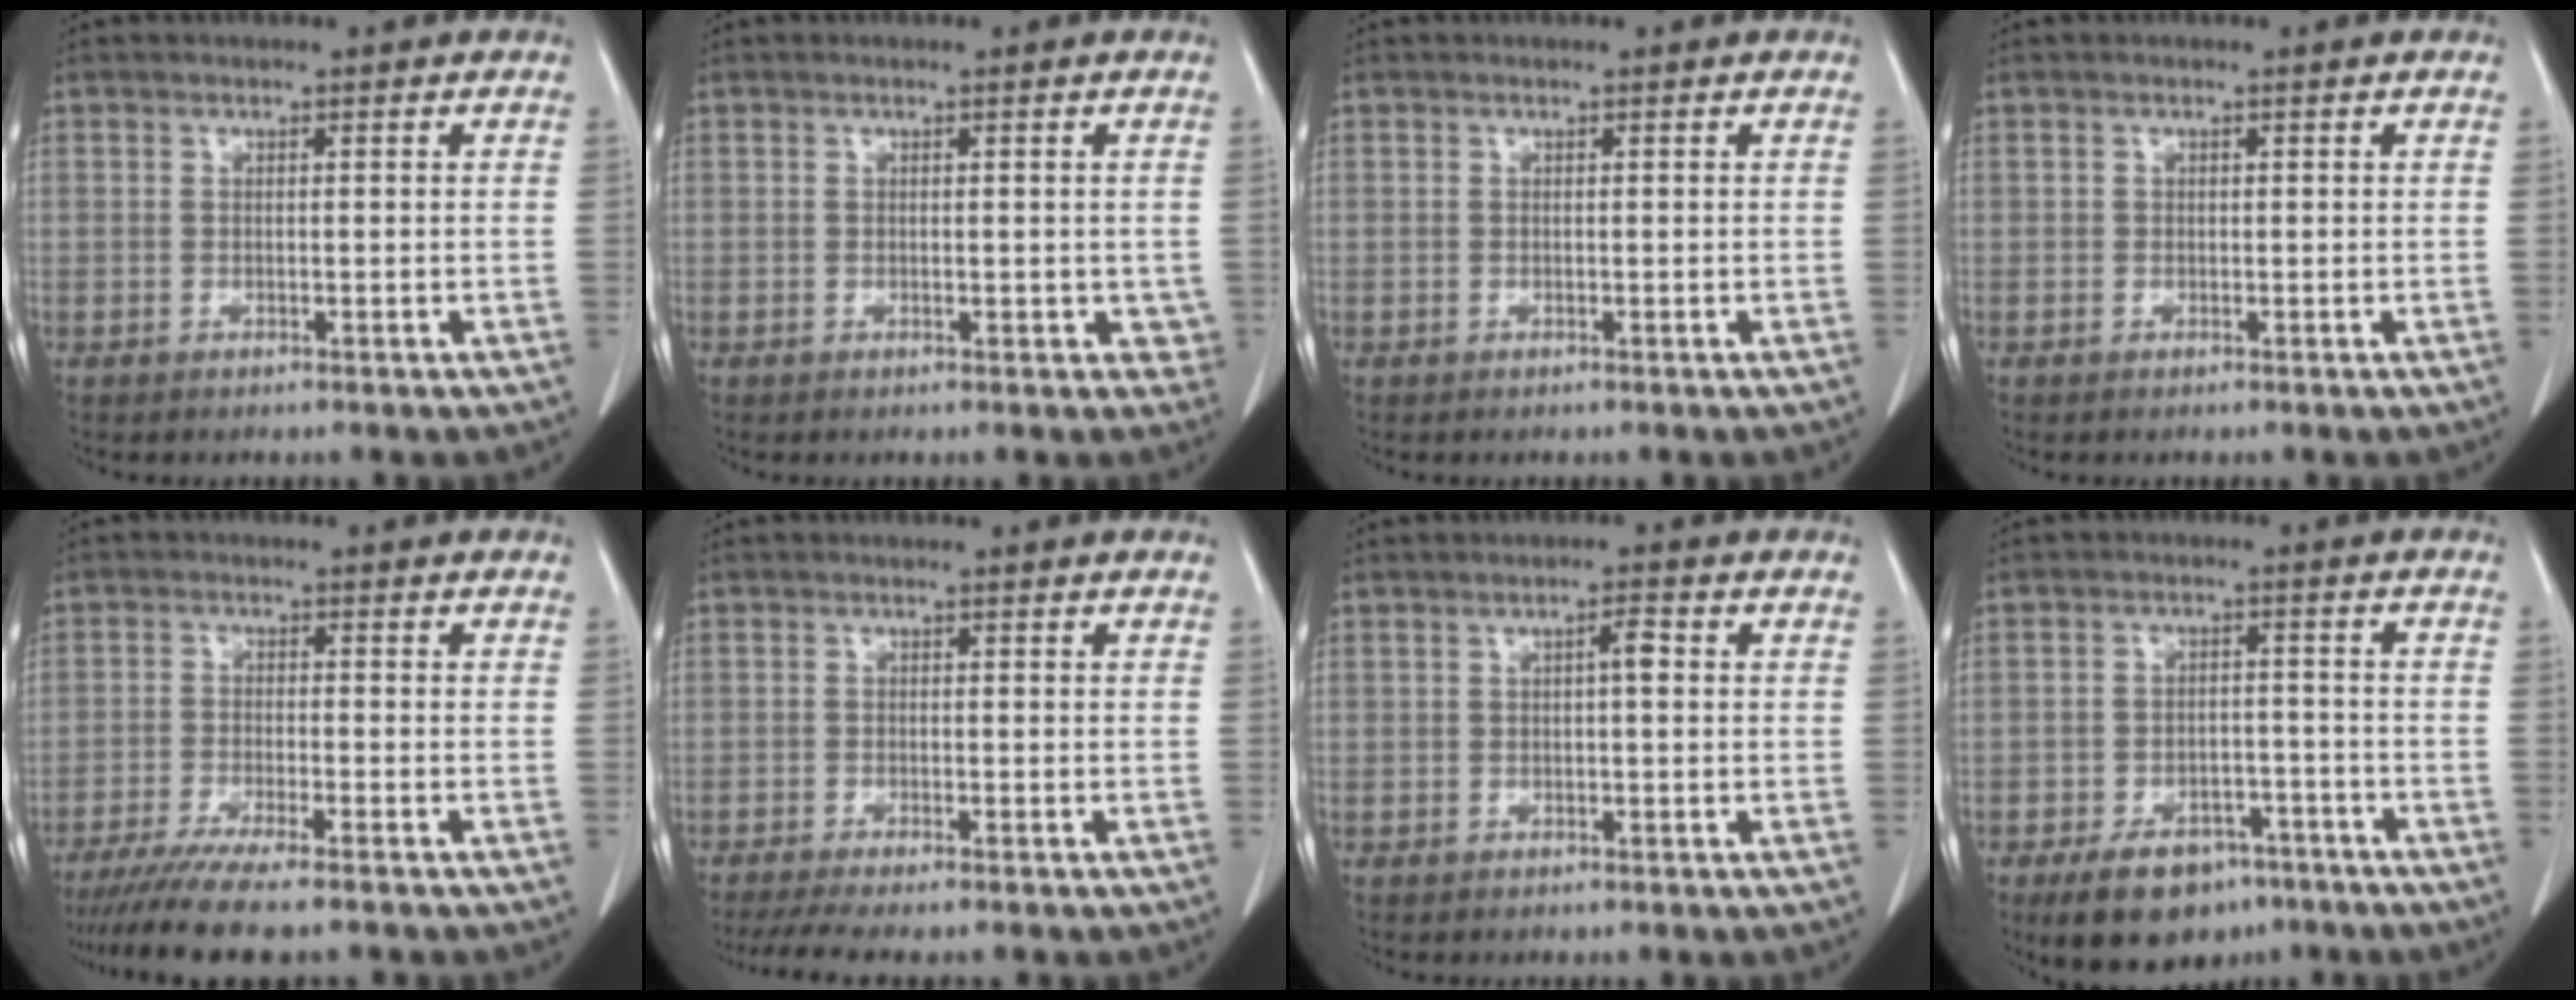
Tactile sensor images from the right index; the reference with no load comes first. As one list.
[{"total": 2.3, "force": [0.0, 1.4, 1.9], "torque": [-0.011, -0.002, 0.000]}, {"total": 0.0}, {"total": 0.0}, {"total": 9.8, "force": [-8.3, 0.2, 5.3], "torque": [-0.074, -0.025, -0.132]}, {"total": 7.1, "force": [-6.0, 0.7, 3.9], "torque": [-0.054, -0.013, -0.094]}, {"total": 2.0, "force": [0.2, 0.4, 2.0], "torque": [-0.031, 0.005, 0.003]}, {"total": 10.0, "force": [-7.0, 5.4, 4.7], "torque": [-0.071, 0.005, -0.105]}]